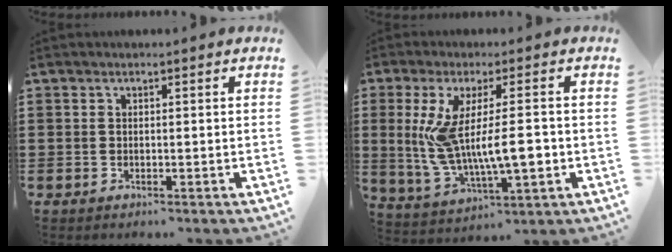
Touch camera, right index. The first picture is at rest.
{"total": 13.1, "force": [-0.1, 4.4, 12.4], "torque": [-0.255, -0.010, -0.004]}